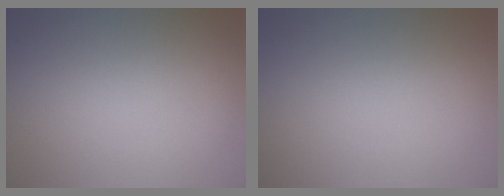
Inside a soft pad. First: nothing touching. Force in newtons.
{"total": 0.0}